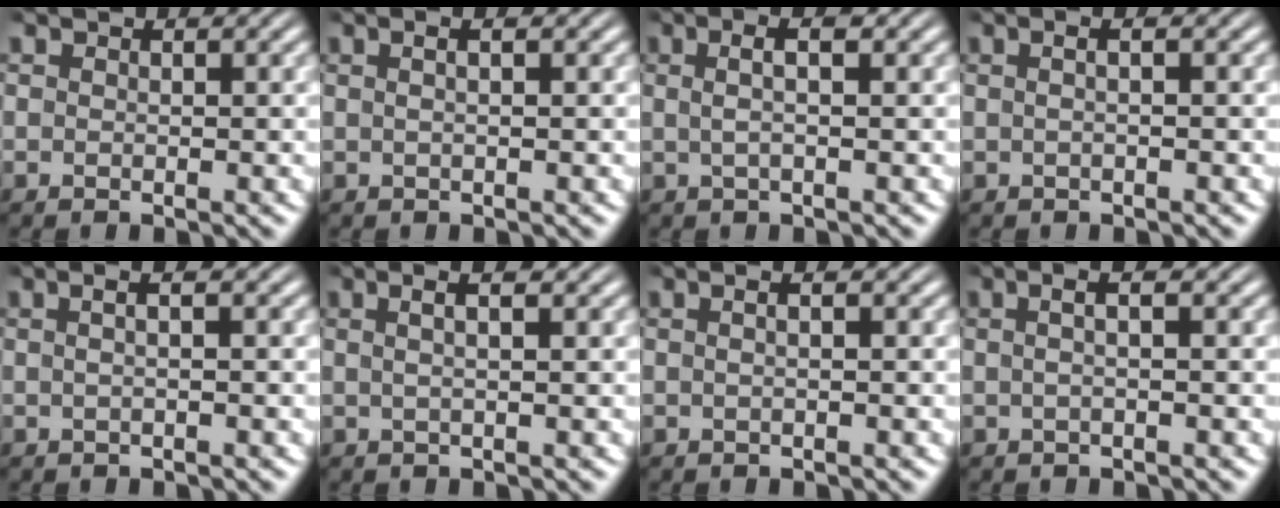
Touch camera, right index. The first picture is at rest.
{"total": 1.5, "force": [0.3, 0.0, 1.5], "torque": [-0.019, 0.006, 0.002]}
{"total": 3.2, "force": [0.9, 0.7, 3.0], "torque": [-0.048, 0.013, 0.012]}
{"total": 1.7, "force": [0.1, 0.2, 1.7], "torque": [-0.021, 0.009, -0.004]}
{"total": 2.0, "force": [0.3, 0.2, 2.0], "torque": [-0.024, 0.012, -0.001]}
{"total": 2.7, "force": [1.2, 0.3, 2.4], "torque": [-0.031, 0.014, 0.015]}
{"total": 1.4, "force": [0.1, 0.0, 1.4], "torque": [-0.018, 0.005, -0.001]}
{"total": 2.6, "force": [0.5, 0.4, 2.5], "torque": [-0.033, 0.016, 0.002]}